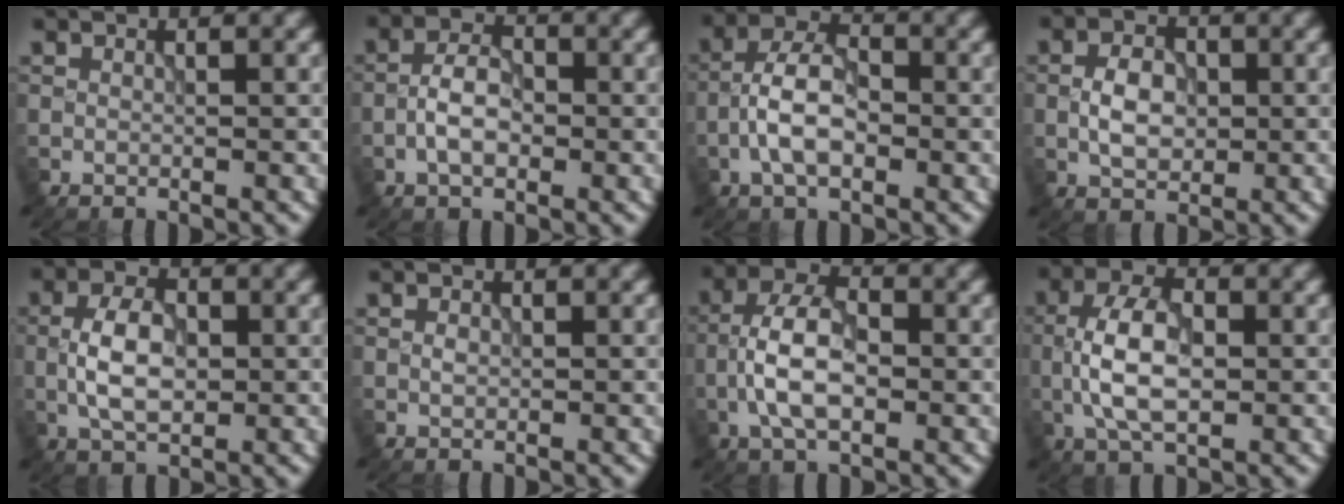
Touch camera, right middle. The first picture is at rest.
{"total": 3.6, "force": [-1.1, 1.9, 2.8], "torque": [-0.050, 0.008, -0.026]}
{"total": 5.0, "force": [-1.5, 2.5, 4.1], "torque": [-0.078, 0.011, -0.036]}
{"total": 3.6, "force": [-0.3, 2.3, 2.7], "torque": [-0.051, 0.004, -0.009]}
{"total": 4.9, "force": [-0.5, 2.7, 4.1], "torque": [-0.082, 0.005, -0.013]}
{"total": 0.6, "force": [0.0, 0.4, 0.5], "torque": [-0.008, 0.000, 0.000]}
{"total": 5.8, "force": [-1.3, 2.8, 4.8], "torque": [-0.096, 0.010, -0.033]}
{"total": 6.1, "force": [-0.8, 3.1, 5.2], "torque": [-0.109, 0.007, -0.020]}